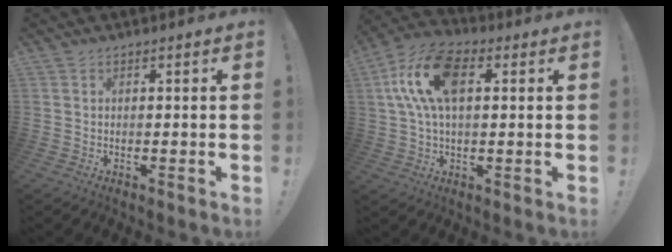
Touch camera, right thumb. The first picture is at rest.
{"total": 15.2, "force": [3.9, 8.4, 12.0], "torque": [-0.226, 0.012, 0.072]}